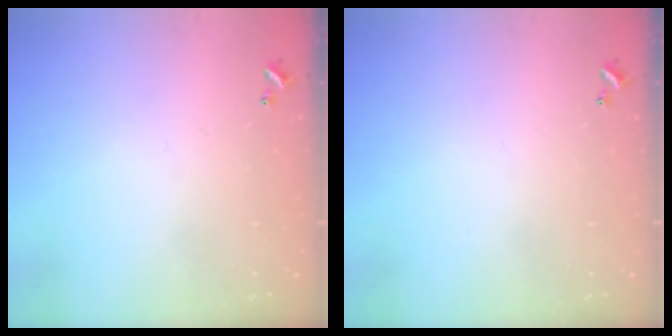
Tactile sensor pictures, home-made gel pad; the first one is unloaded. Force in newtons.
{"total": 0.0}